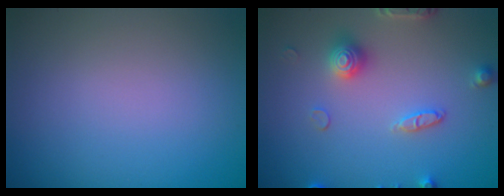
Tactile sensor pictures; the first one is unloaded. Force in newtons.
{"total": 3.3, "press": 3.1, "slide": 1.1}